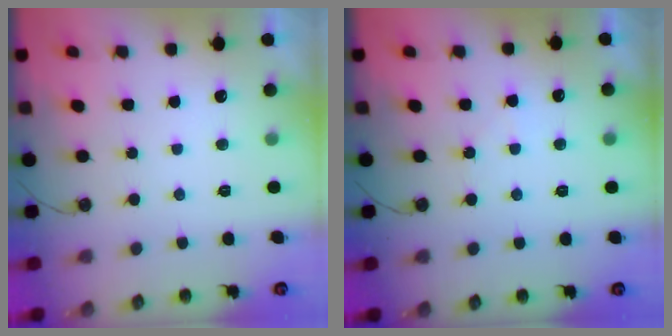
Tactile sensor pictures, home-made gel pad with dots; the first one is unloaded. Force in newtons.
{"total": 4.4, "press": 4.4, "slide": 0.8}